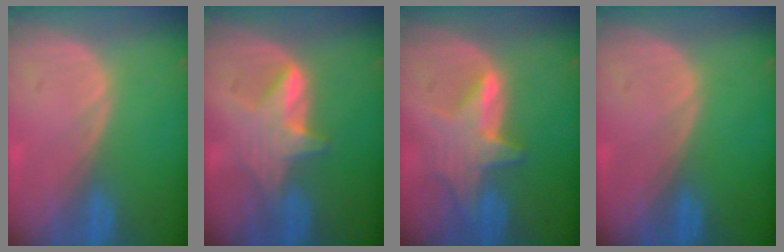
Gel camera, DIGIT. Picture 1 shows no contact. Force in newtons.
{"total": 5.6, "press": 5.5, "slide": 1.1}
{"total": 6.9, "press": 6.5, "slide": 2.4}
{"total": 0.0}